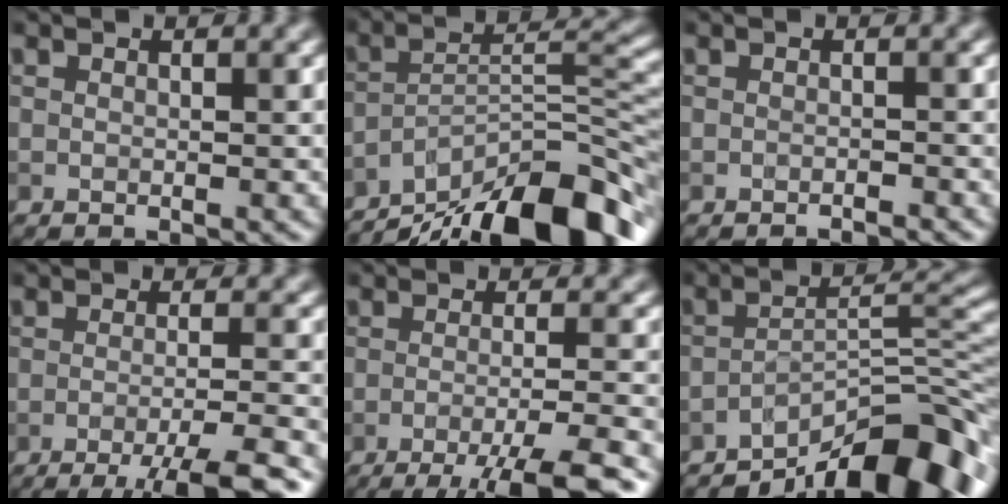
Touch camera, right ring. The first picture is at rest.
{"total": 13.7, "force": [-10.2, 3.5, 8.4], "torque": [-0.131, 0.019, -0.171]}
{"total": 1.2, "force": [-1.1, 0.1, 0.4], "torque": [0.001, 0.001, -0.020]}
{"total": 7.1, "force": [-4.1, 1.3, 5.6], "torque": [-0.076, -0.005, -0.062]}
{"total": 7.9, "force": [-4.7, 1.5, 6.1], "torque": [-0.085, -0.007, -0.072]}
{"total": 10.4, "force": [-7.4, 2.8, 6.8], "torque": [-0.084, 0.009, -0.130]}